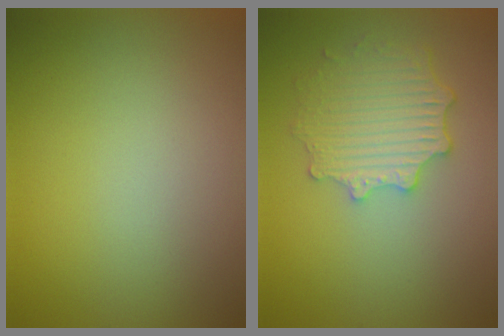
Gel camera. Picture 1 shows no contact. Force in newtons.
{"total": 4.3, "press": 3.6, "slide": 2.4}